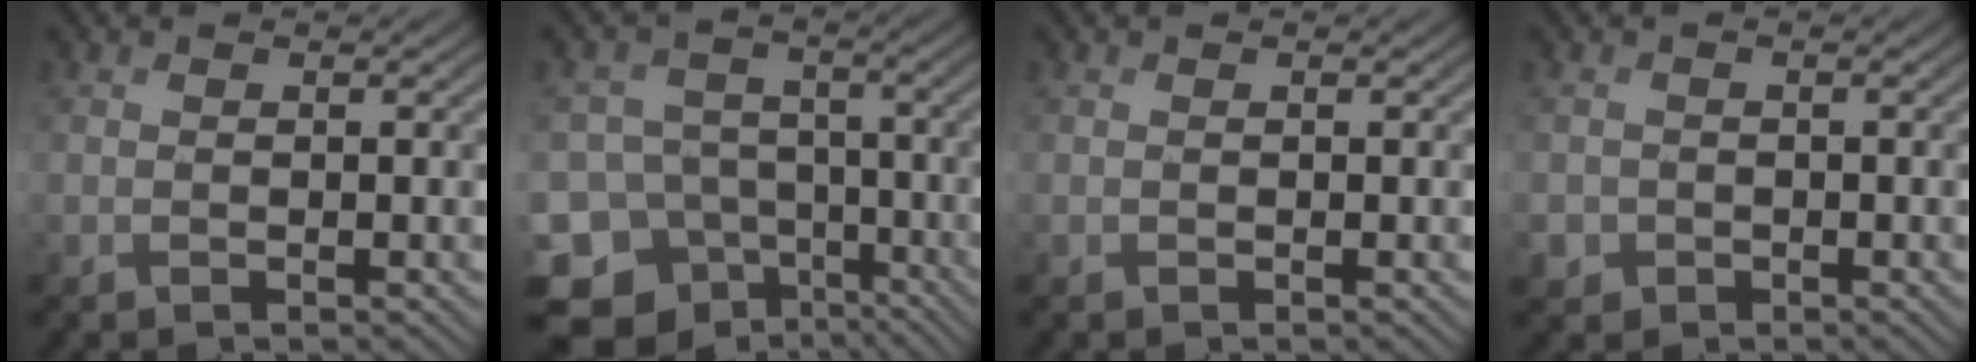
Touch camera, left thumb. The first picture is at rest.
{"total": 15.1, "force": [-10.6, 10.2, 3.5], "torque": [-0.117, -0.035, -0.152]}
{"total": 0.0}
{"total": 1.7, "force": [-0.7, 1.5, 0.2], "torque": [-0.001, -0.007, -0.017]}